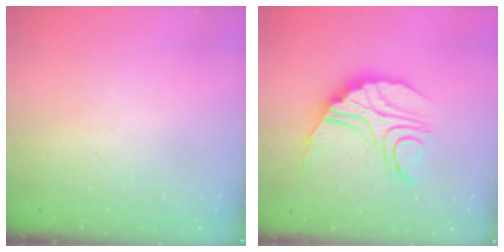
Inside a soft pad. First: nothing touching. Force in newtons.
{"total": 14.3, "press": 14.2, "slide": 1.2}